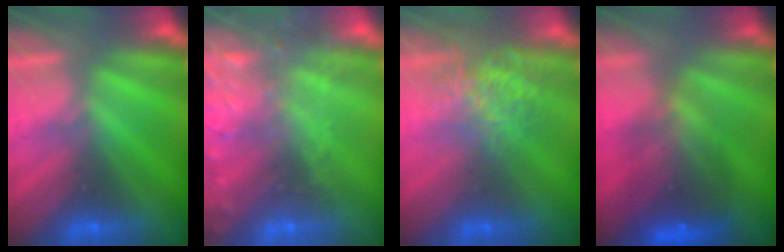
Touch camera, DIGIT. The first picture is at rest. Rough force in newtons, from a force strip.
{"total": 6.5}
{"total": 3.5}
{"total": 9.3}